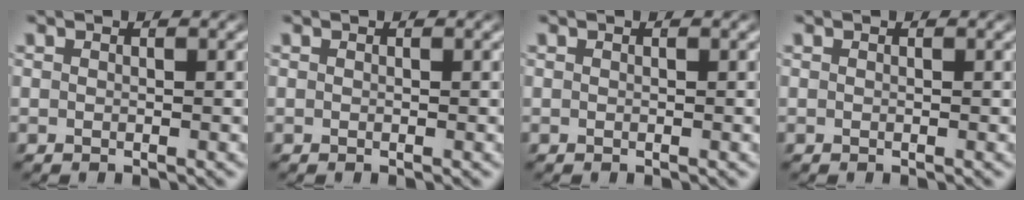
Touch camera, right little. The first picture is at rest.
{"total": 0.0}
{"total": 0.0}
{"total": 0.0}